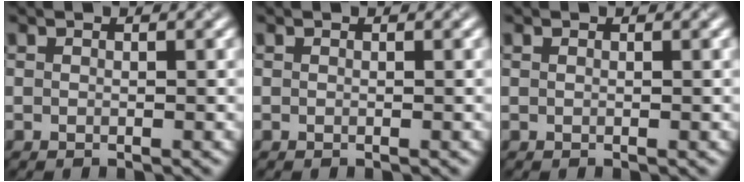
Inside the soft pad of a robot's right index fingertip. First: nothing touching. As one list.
[{"total": 0.0}, {"total": 0.0}]